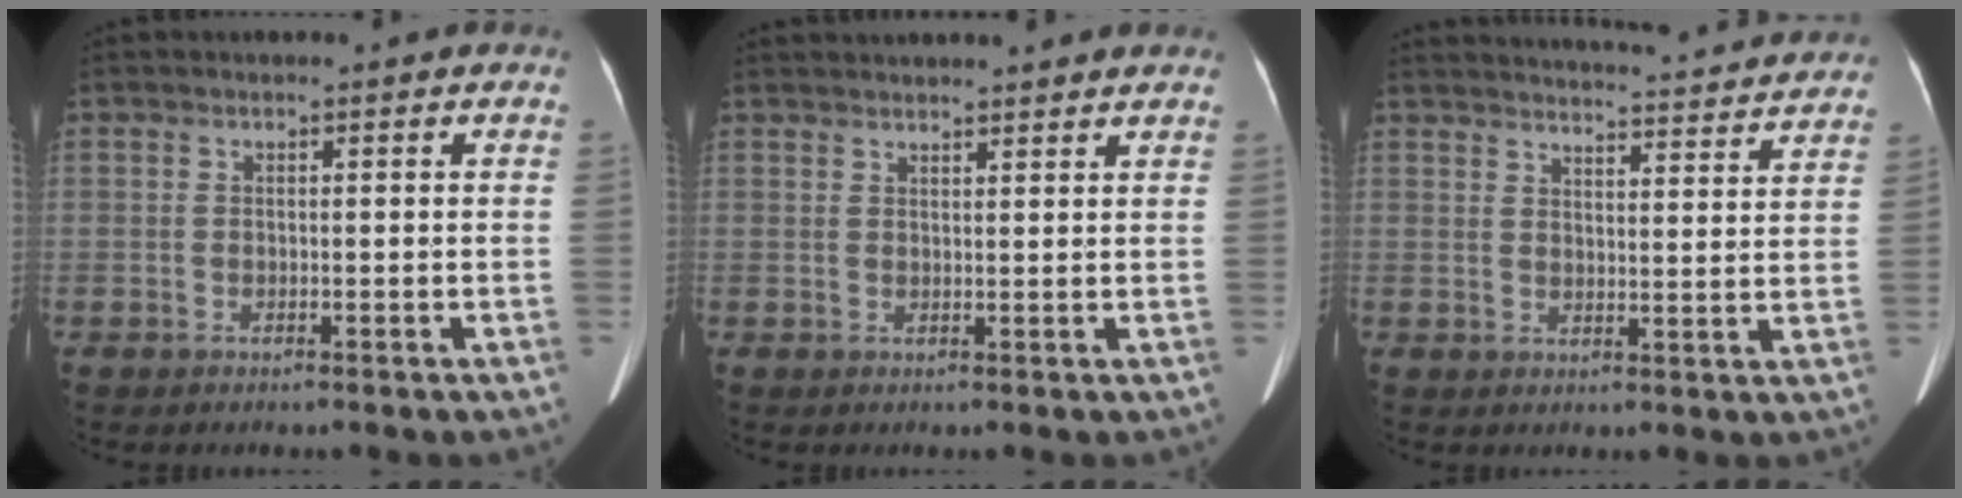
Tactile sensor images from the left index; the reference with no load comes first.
{"total": 9.8, "force": [9.2, 1.3, 3.2], "torque": [-0.033, 0.023, 0.110]}
{"total": 24.6, "force": [23.6, 2.3, 6.8], "torque": [-0.097, -0.036, 0.287]}